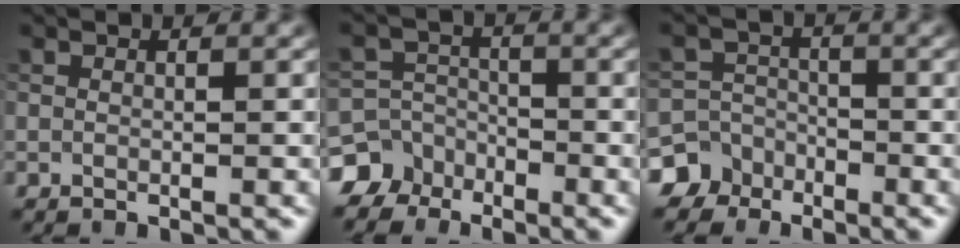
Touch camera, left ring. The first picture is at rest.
{"total": 7.3, "force": [-5.2, 5.1, 0.9], "torque": [0.000, -0.016, -0.106]}
{"total": 7.1, "force": [-4.9, 5.1, 0.4], "torque": [0.009, -0.013, -0.105]}